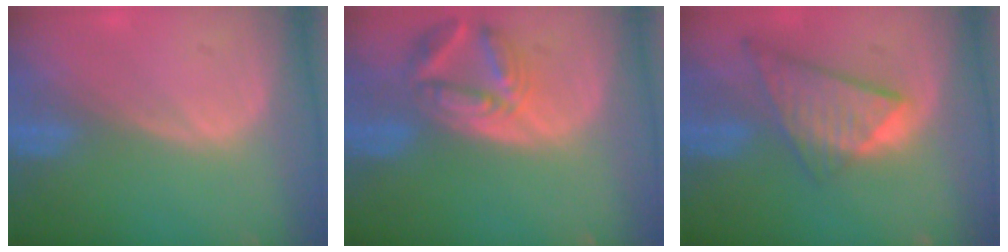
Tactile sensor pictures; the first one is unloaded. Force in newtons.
{"total": 7.6, "press": 6.8, "slide": 3.4}
{"total": 8.7, "press": 7.5, "slide": 4.5}